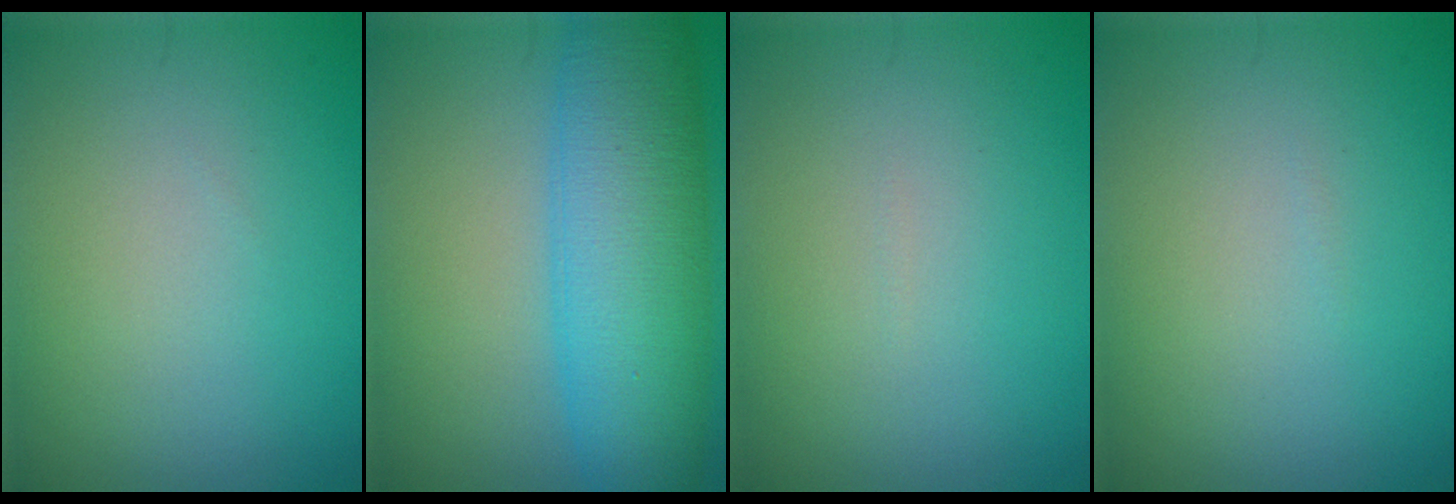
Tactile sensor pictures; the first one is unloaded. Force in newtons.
{"total": 9.9, "press": 9.9, "slide": 0.3}
{"total": 0.0}
{"total": 0.0}